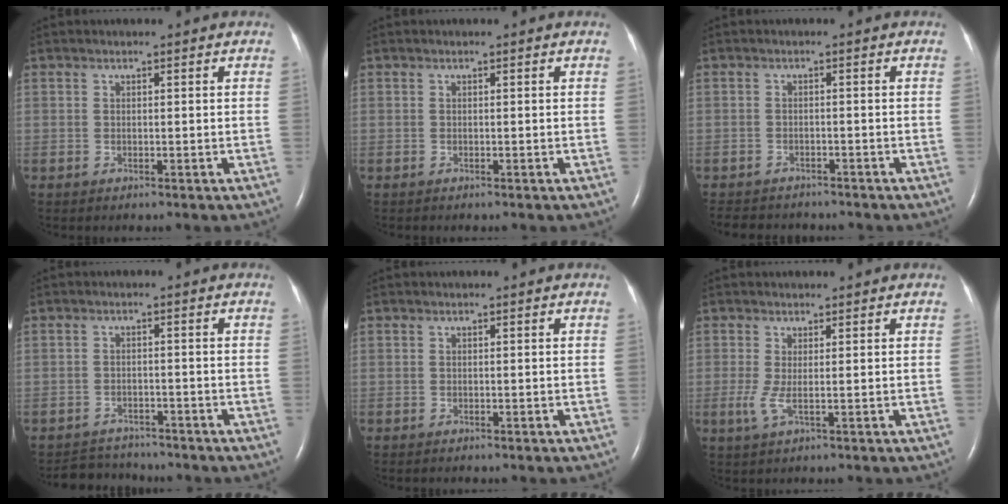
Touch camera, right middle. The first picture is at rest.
{"total": 0.0}
{"total": 7.6, "force": [-6.9, 2.4, 2.1], "torque": [-0.036, -0.003, -0.092]}
{"total": 4.6, "force": [-4.5, 1.1, -0.3], "torque": [-0.002, -0.001, -0.072]}
{"total": 0.0}
{"total": 2.2, "force": [-0.1, 0.1, 2.2], "torque": [-0.059, -0.007, -0.001]}